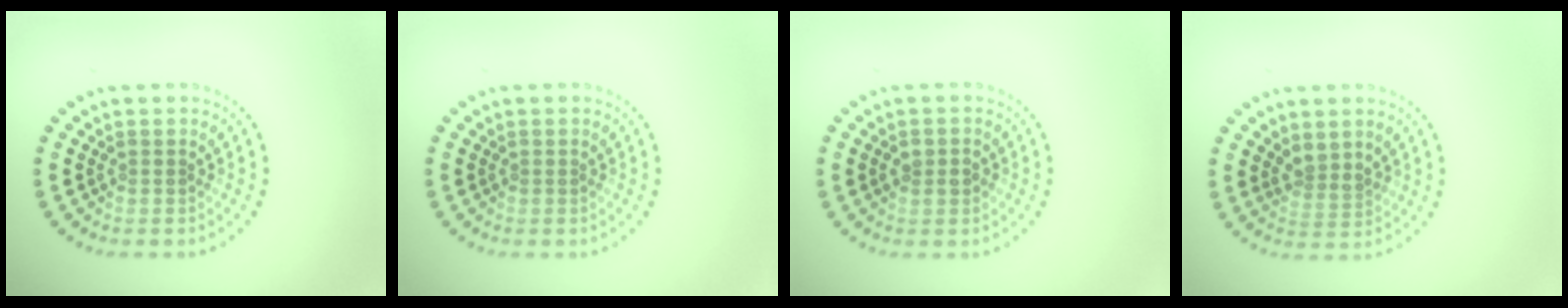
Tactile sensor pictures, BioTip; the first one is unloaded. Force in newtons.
{"total": 0.0}
{"total": 1.4, "press": 1.4, "slide": 0.2}
{"total": 2.0, "press": 1.6, "slide": 1.3}